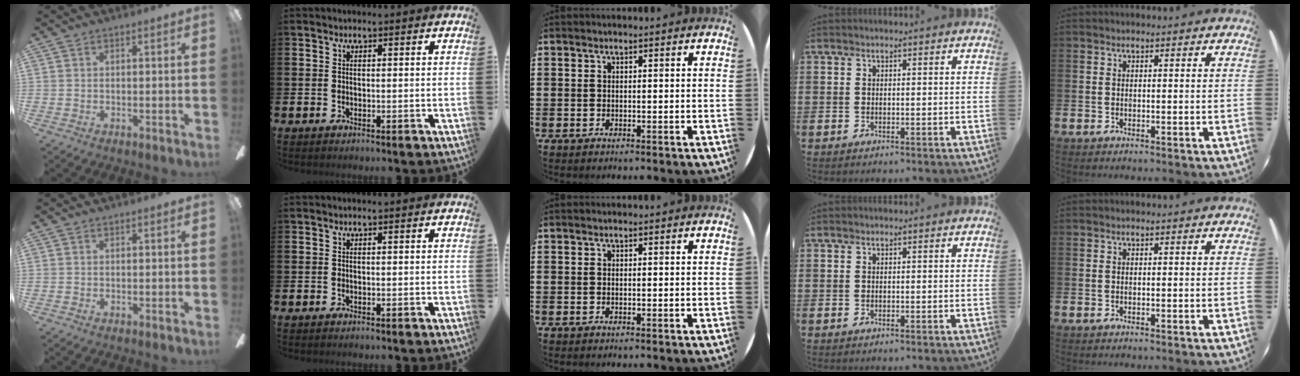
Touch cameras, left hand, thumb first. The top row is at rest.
{}